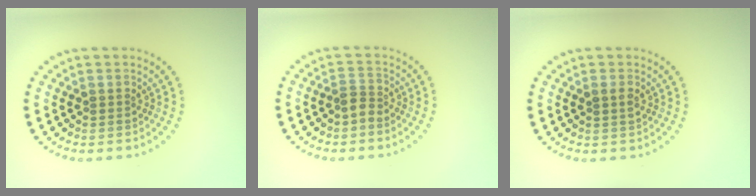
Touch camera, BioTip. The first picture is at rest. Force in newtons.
{"total": 1.2, "press": 0.8, "slide": 0.8}
{"total": 0.9, "press": 0.9, "slide": 0.3}